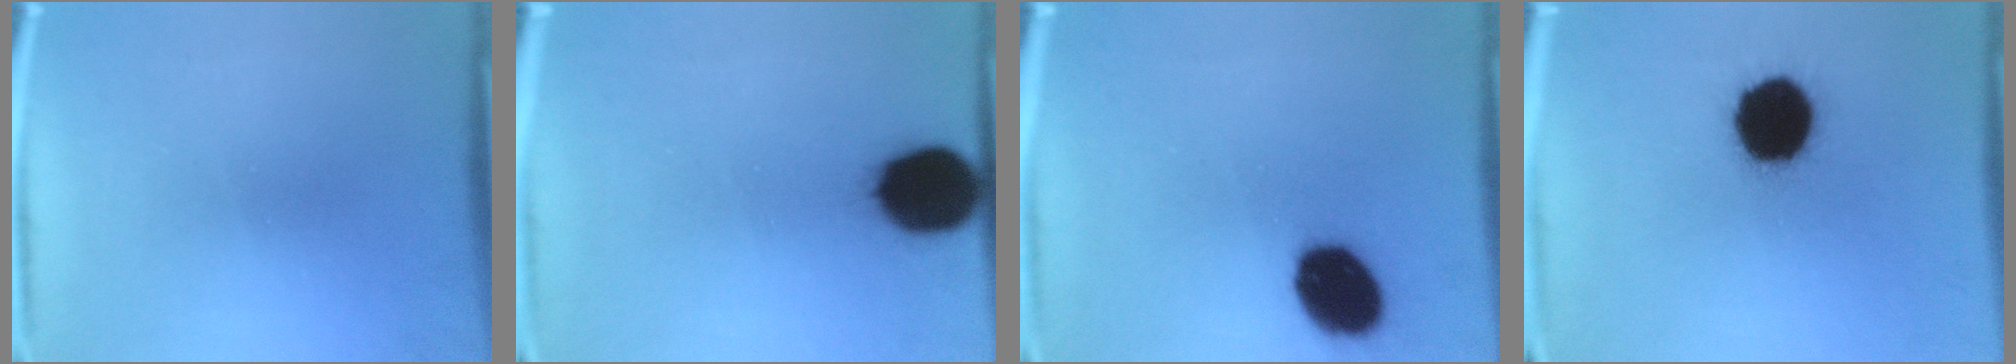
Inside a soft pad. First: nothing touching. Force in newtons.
{"total": 13.9}
{"total": 14.8}
{"total": 19.1}